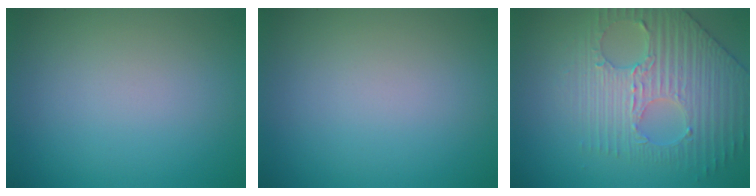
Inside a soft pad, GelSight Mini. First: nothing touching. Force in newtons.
{"total": 0.0}
{"total": 4.5, "press": 4.4, "slide": 1.0}